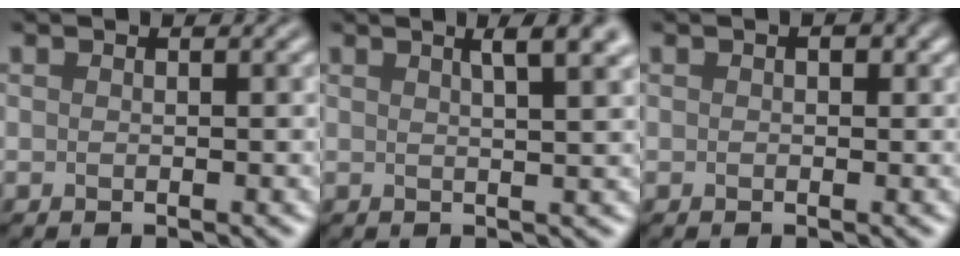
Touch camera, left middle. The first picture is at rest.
{"total": 5.7, "force": [3.1, 2.1, 4.3], "torque": [-0.027, 0.032, 0.012]}
{"total": 0.9, "force": [0.2, 0.5, 0.7], "torque": [-0.007, -0.004, 0.001]}